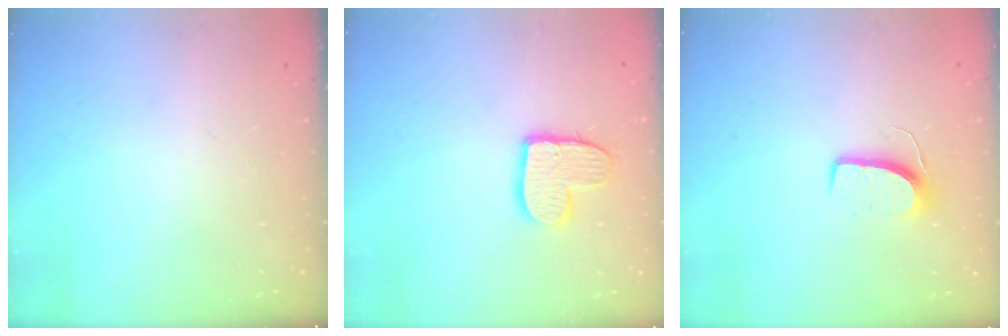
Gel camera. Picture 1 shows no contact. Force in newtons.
{"total": 10.9, "press": 10.8, "slide": 0.7}
{"total": 6.7, "press": 6.7, "slide": 0.5}